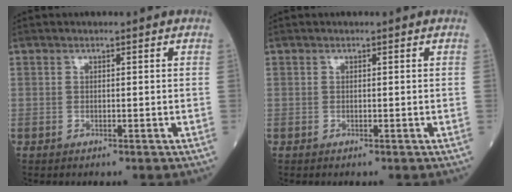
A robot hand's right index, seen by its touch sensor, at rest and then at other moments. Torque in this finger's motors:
{"motor_torque": [0.05, -0.05, 0.04, 0.00]}